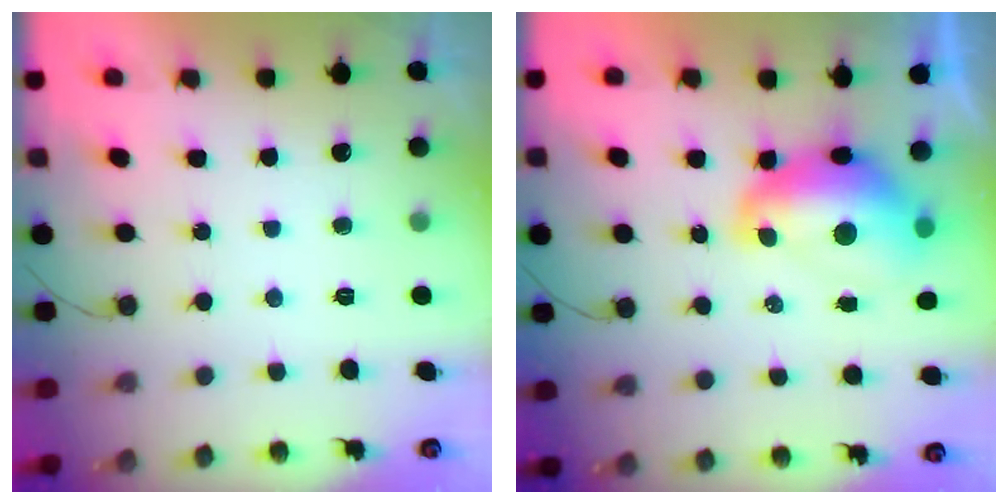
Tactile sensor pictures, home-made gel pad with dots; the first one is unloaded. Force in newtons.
{"total": 12.8, "press": 12.7, "slide": 1.1}